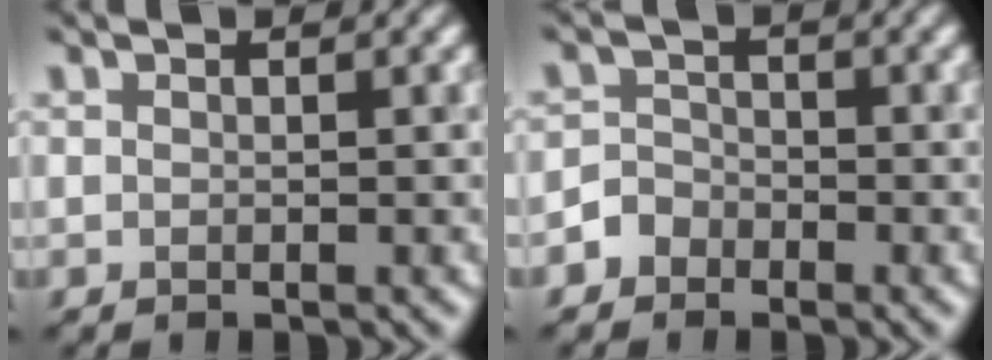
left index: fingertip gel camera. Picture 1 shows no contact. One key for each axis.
{"total": 1.7, "fx": -1.3, "fy": 1.1, "fz": -0.1, "tx": 0.009, "ty": 0.010, "tz": -0.031}